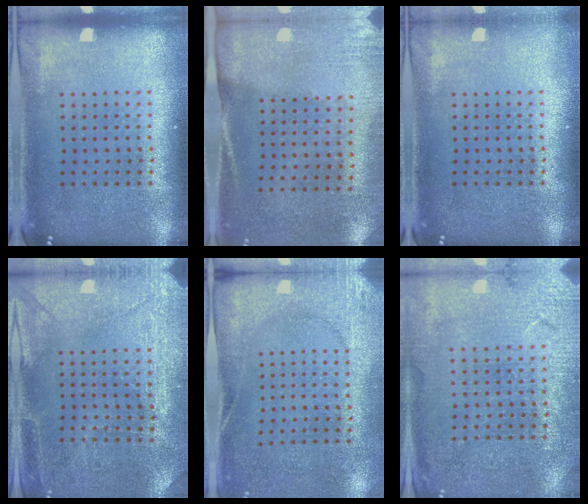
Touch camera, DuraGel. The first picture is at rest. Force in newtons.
{"total": 2.6, "press": 2.3, "slide": 1.3}
{"total": 0.6, "press": 0.5, "slide": 0.2}
{"total": 2.9, "press": 2.8, "slide": 0.6}
{"total": 2.7, "press": 2.0, "slide": 1.7}
{"total": 2.8, "press": 2.8, "slide": 0.1}